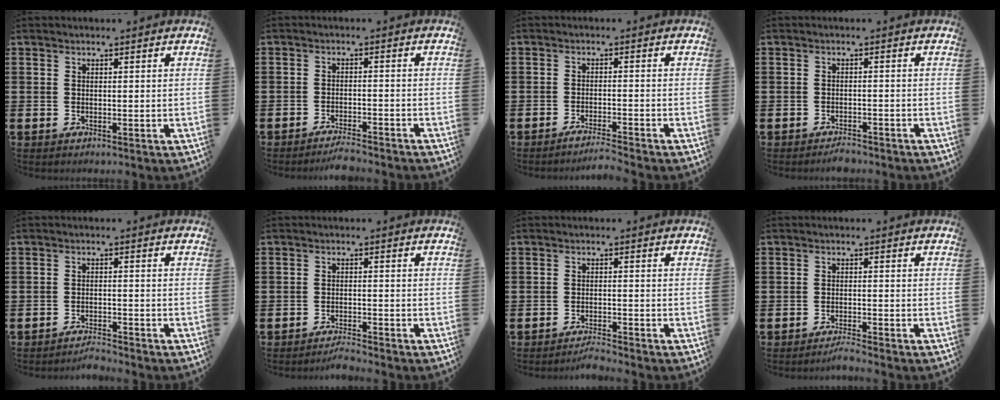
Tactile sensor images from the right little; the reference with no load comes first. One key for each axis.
{"total": 2.4, "fx": -2.3, "fy": -0.1, "fz": 0.6, "tx": -0.011, "ty": 0.005, "tz": -0.047}
{"total": 2.2, "fx": -2.1, "fy": -0.2, "fz": 0.7, "tx": -0.011, "ty": 0.002, "tz": -0.040}
{"total": 1.5, "fx": -1.5, "fy": 0.1, "fz": 0.1, "tx": -0.005, "ty": 0.002, "tz": -0.031}
{"total": 2.0, "fx": -2.0, "fy": -0.1, "fz": 0.0, "tx": -0.006, "ty": 0.003, "tz": -0.043}
{"total": 1.9, "fx": -1.8, "fy": -0.1, "fz": 0.3, "tx": -0.008, "ty": 0.004, "tz": -0.037}
{"total": 1.8, "fx": -1.7, "fy": -0.1, "fz": 0.3, "tx": -0.007, "ty": 0.004, "tz": -0.034}
{"total": 1.7, "fx": -1.6, "fy": -0.2, "fz": 0.6, "tx": -0.010, "ty": 0.002, "tz": -0.031}